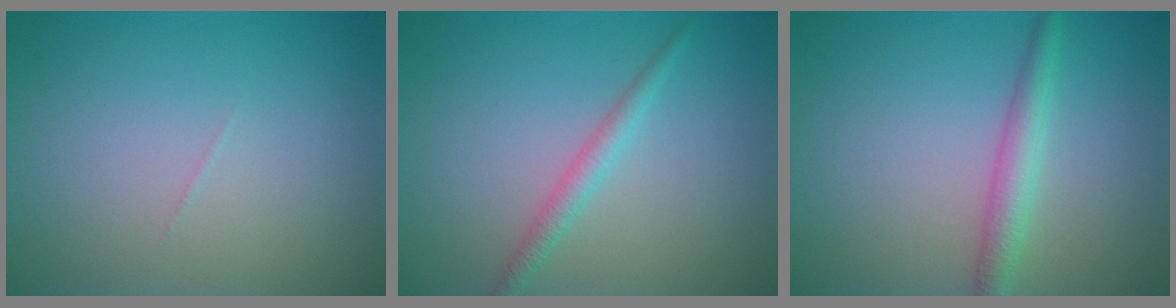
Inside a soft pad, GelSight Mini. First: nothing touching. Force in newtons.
{"total": 1.8, "press": 1.8, "slide": 0.0}
{"total": 2.7, "press": 2.7, "slide": 0.1}